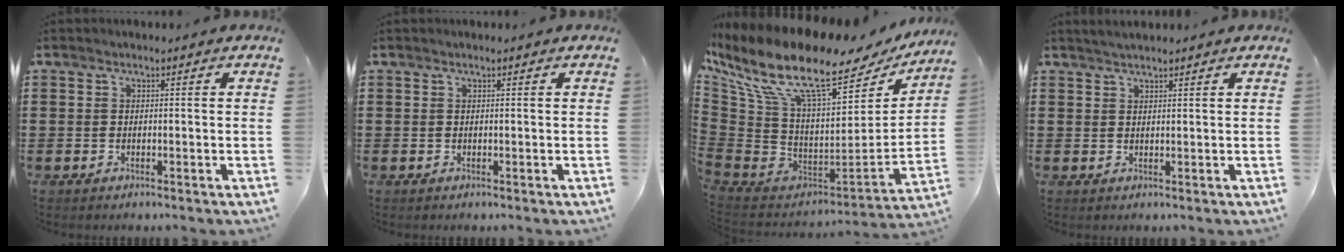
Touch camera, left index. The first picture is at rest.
{"total": 0.0}
{"total": 16.7, "force": [8.9, 5.8, 12.9], "torque": [-0.279, -0.064, 0.146]}
{"total": 1.5, "force": [1.4, 0.0, 0.6], "torque": [-0.013, 0.001, 0.027]}